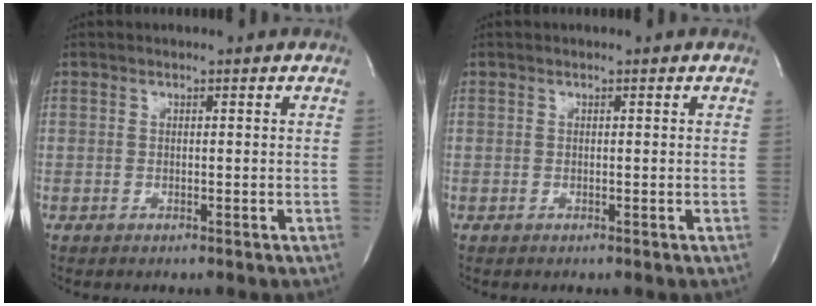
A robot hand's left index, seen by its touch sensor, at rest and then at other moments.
{"total": 0.0}